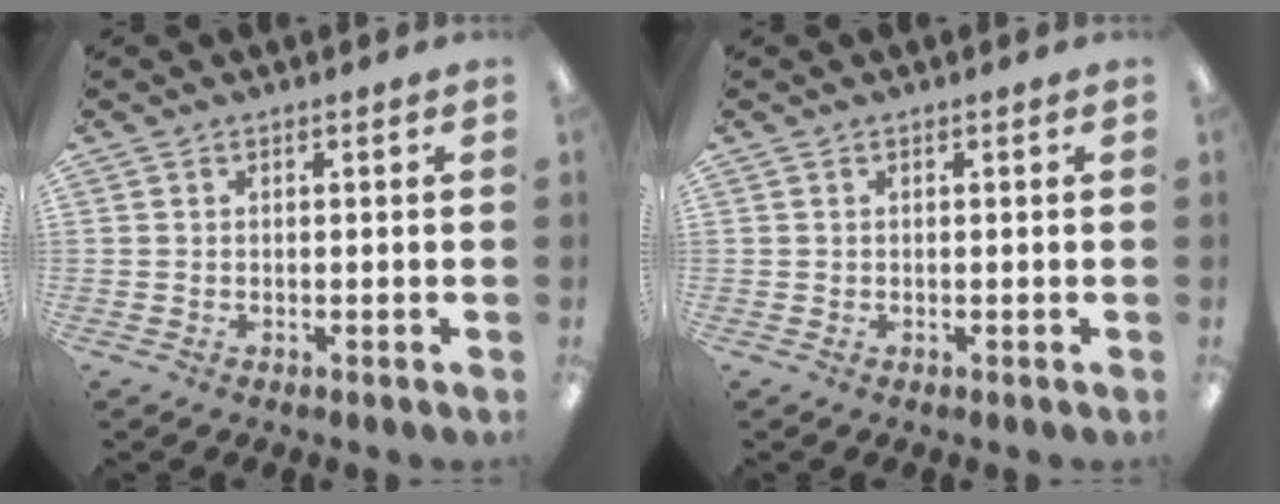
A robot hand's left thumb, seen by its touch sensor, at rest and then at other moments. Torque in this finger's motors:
{"motor_torque": [0.00, 0.00, -0.06, 0.05, 0.00]}